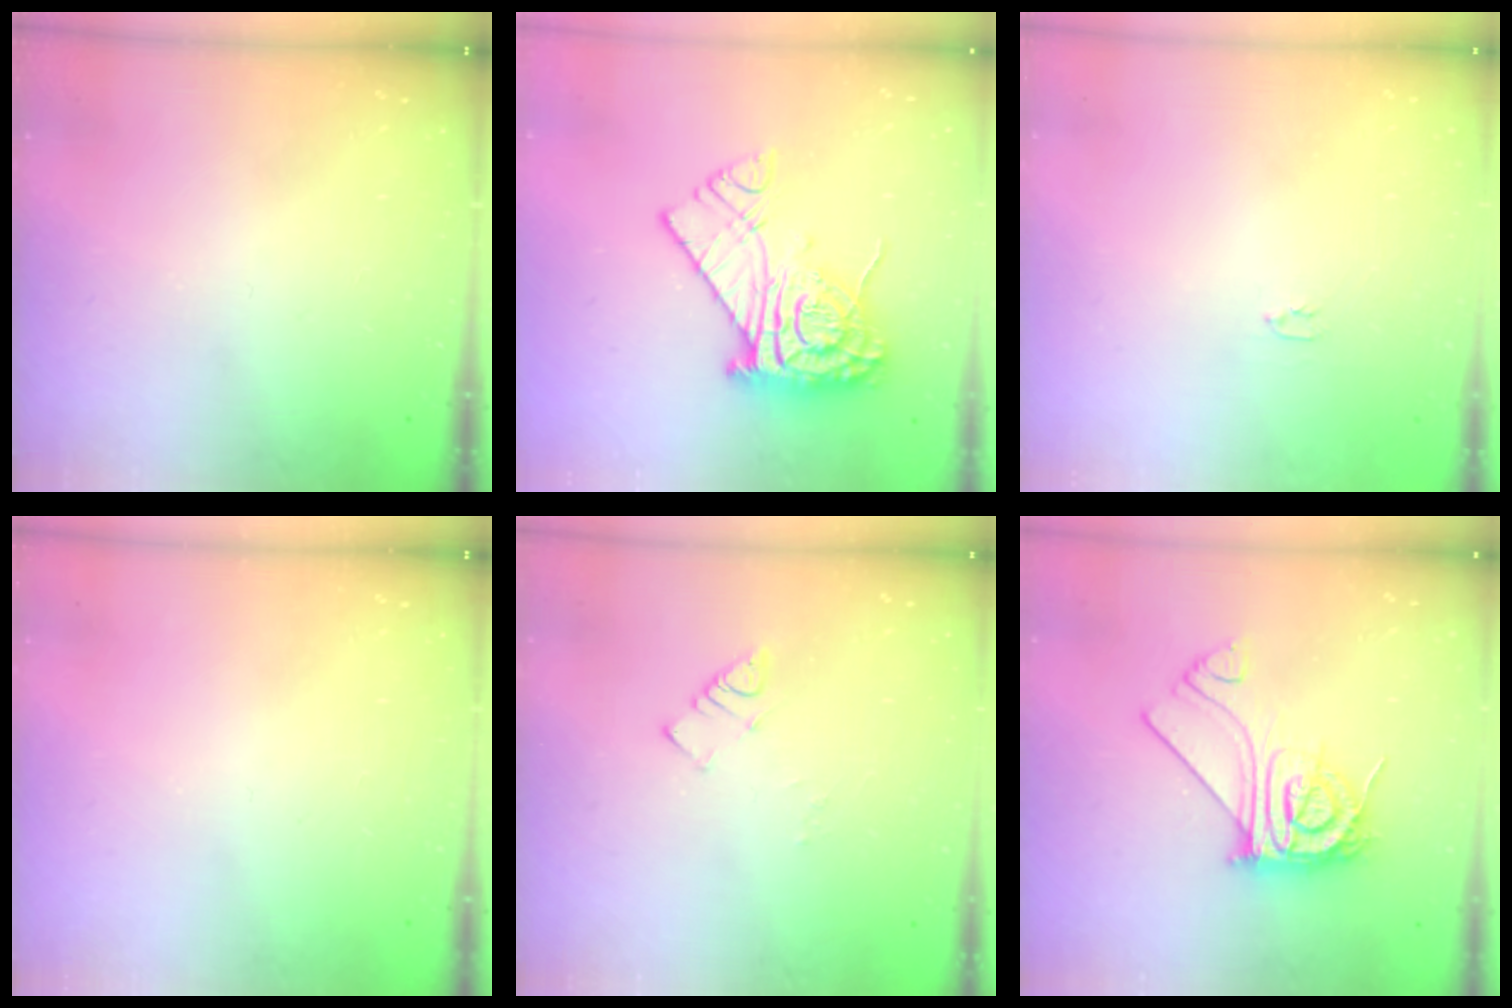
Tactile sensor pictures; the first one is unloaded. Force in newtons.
{"total": 16.5, "press": 16.4, "slide": 1.8}
{"total": 2.0, "press": 2.0, "slide": 0.3}
{"total": 0.0}
{"total": 4.0, "press": 4.0, "slide": 0.4}
{"total": 13.7, "press": 13.6, "slide": 1.2}